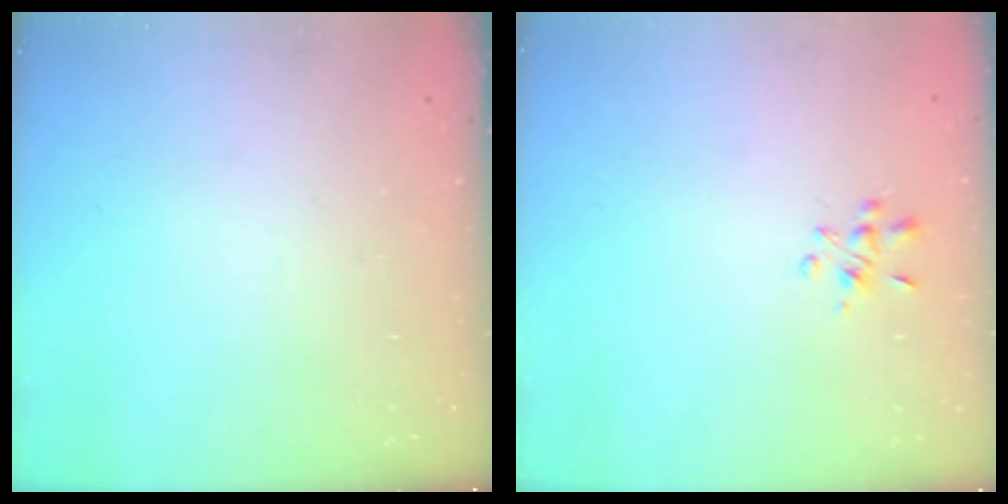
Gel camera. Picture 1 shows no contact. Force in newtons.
{"total": 3.0, "press": 2.9, "slide": 0.8}